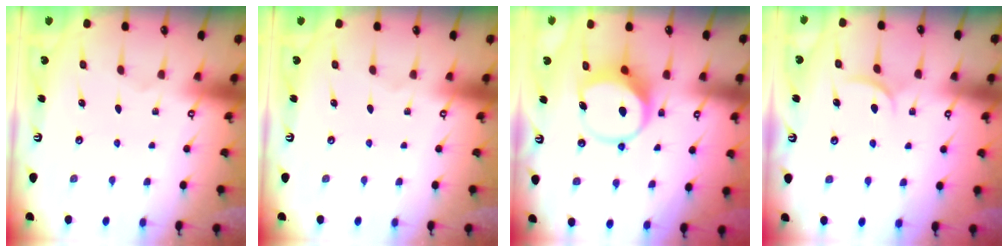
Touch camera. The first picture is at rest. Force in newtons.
{"total": 0.0}
{"total": 8.6, "press": 8.5, "slide": 1.4}
{"total": 5.6, "press": 5.6, "slide": 0.4}